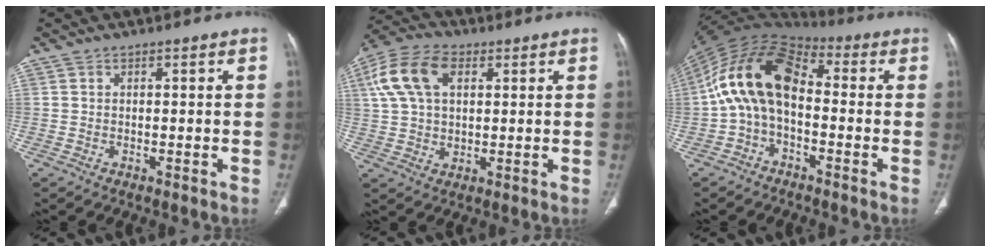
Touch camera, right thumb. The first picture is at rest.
{"total": 12.6, "force": [4.1, 7.9, 9.0], "torque": [-0.176, 0.013, 0.075]}
{"total": 14.5, "force": [-0.6, 8.7, 11.6], "torque": [-0.206, 0.047, -0.024]}